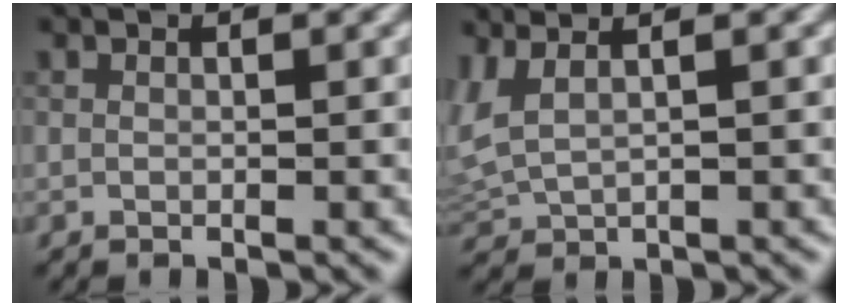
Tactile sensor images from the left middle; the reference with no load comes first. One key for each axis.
{"total": 2.0, "fx": 0.8, "fy": 0.7, "fz": 1.6, "tx": -0.056, "ty": 0.011, "tz": 0.034}